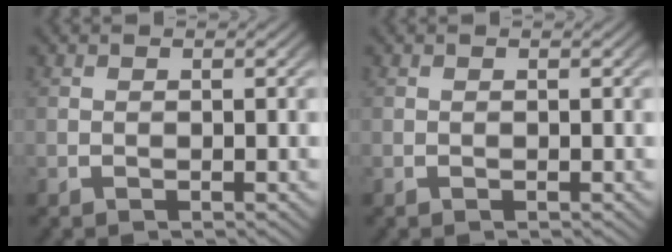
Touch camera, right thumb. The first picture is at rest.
{"total": 0.0}